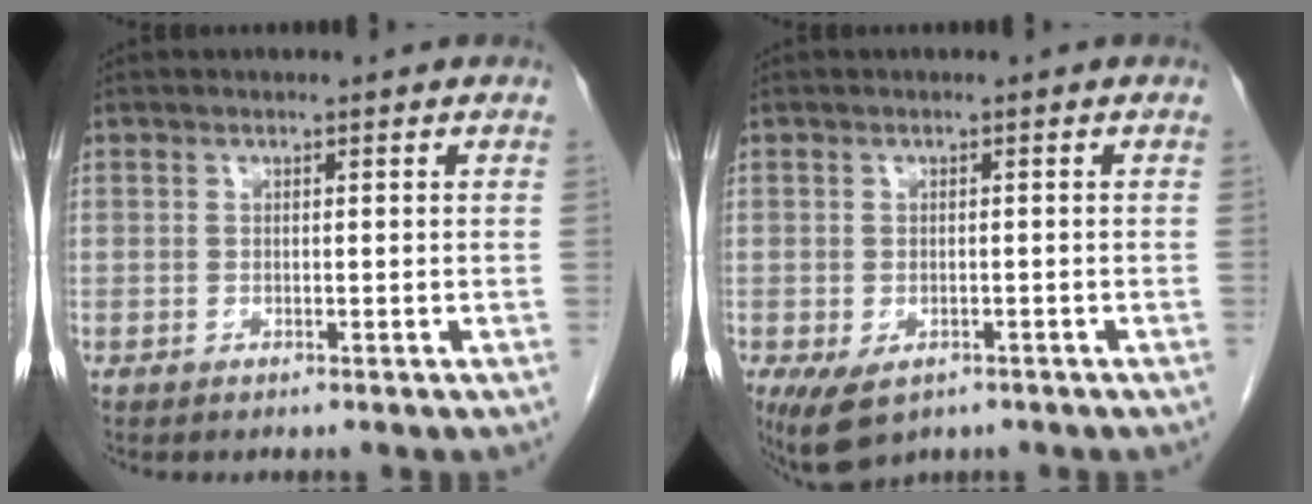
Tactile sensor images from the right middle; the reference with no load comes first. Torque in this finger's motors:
{"motor_torque": [1.23, -0.91, 0.34, 0.07]}